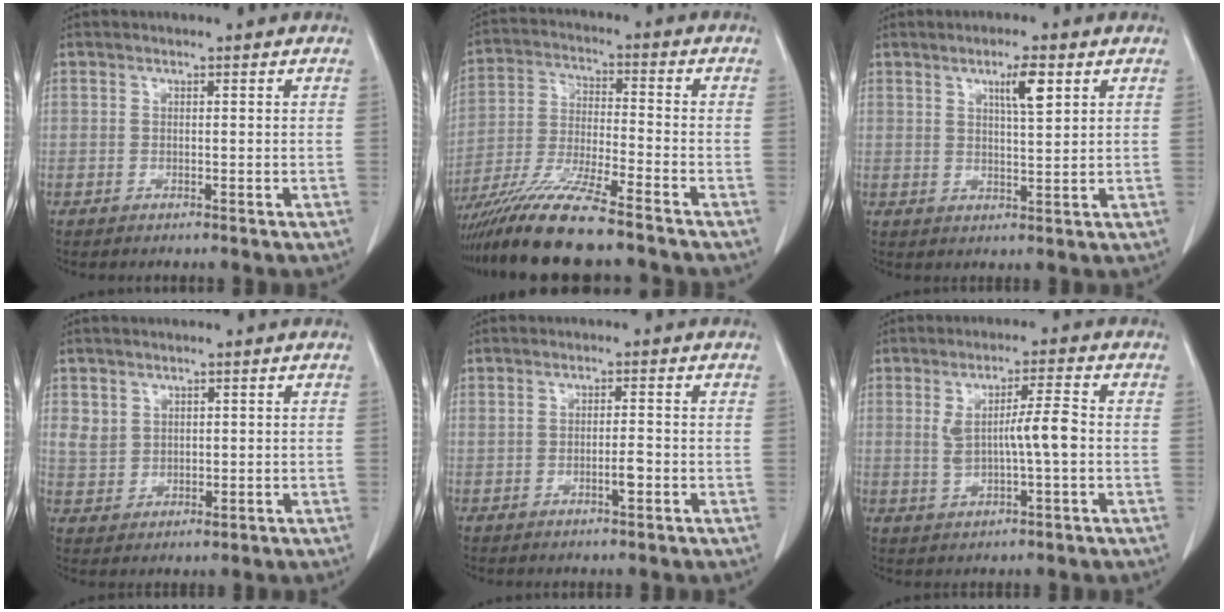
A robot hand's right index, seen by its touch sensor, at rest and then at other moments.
{"total": 13.7, "force": [-10.9, 0.1, 8.3], "torque": [-0.161, -0.027, -0.194]}
{"total": 4.7, "force": [2.3, 0.6, 4.0], "torque": [-0.067, -0.001, 0.039]}
{"total": 3.8, "force": [1.8, 3.2, 1.1], "torque": [-0.020, -0.001, 0.043]}
{"total": 2.4, "force": [-0.7, 0.3, 2.3], "torque": [-0.041, -0.001, -0.011]}
{"total": 6.4, "force": [0.1, 0.6, 6.4], "torque": [-0.113, 0.005, 0.006]}